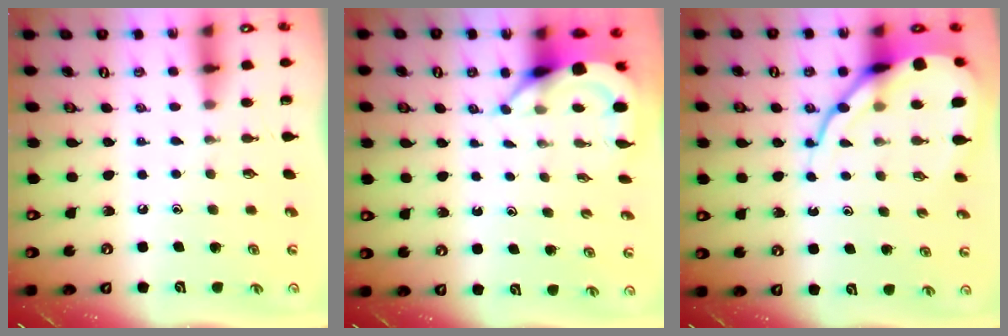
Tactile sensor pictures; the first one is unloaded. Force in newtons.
{"total": 4.2, "press": 4.2, "slide": 0.1}
{"total": 12.8, "press": 12.7, "slide": 1.2}